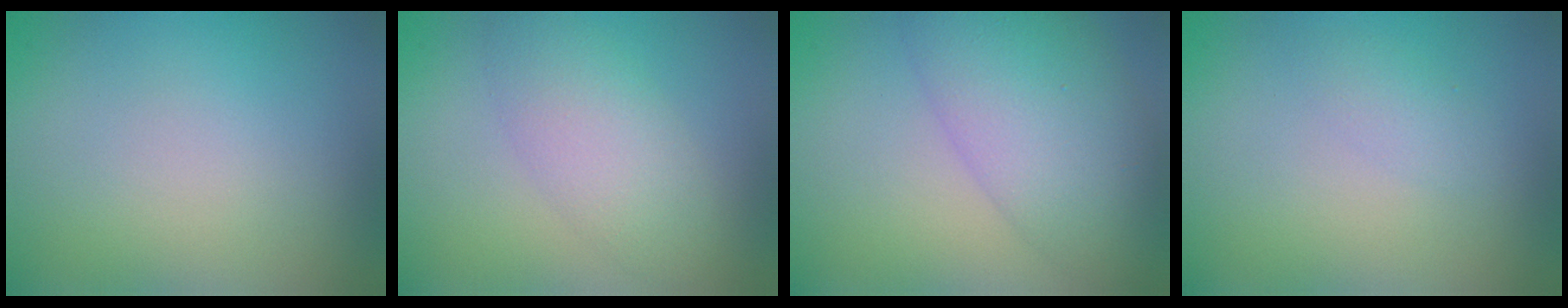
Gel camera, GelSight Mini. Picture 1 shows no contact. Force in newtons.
{"total": 3.8, "press": 3.8, "slide": 0.0}
{"total": 8.0, "press": 8.0, "slide": 0.1}
{"total": 1.2, "press": 1.2, "slide": 0.0}